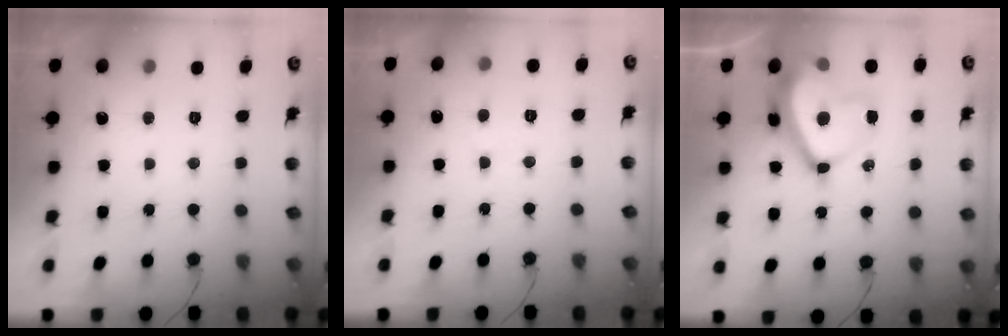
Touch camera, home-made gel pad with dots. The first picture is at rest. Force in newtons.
{"total": 2.7, "press": 2.7, "slide": 0.3}
{"total": 14.3, "press": 14.2, "slide": 1.4}